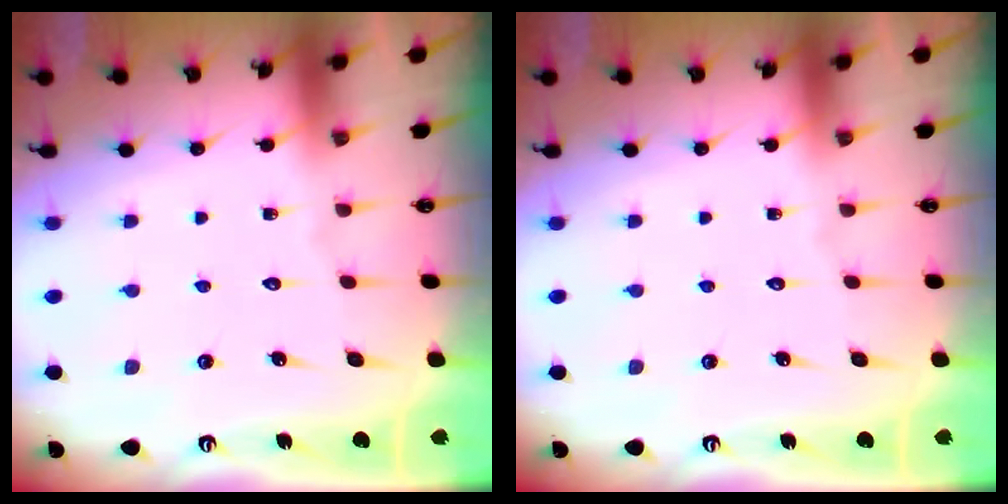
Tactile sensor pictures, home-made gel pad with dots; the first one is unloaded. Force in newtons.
{"total": 0.0}